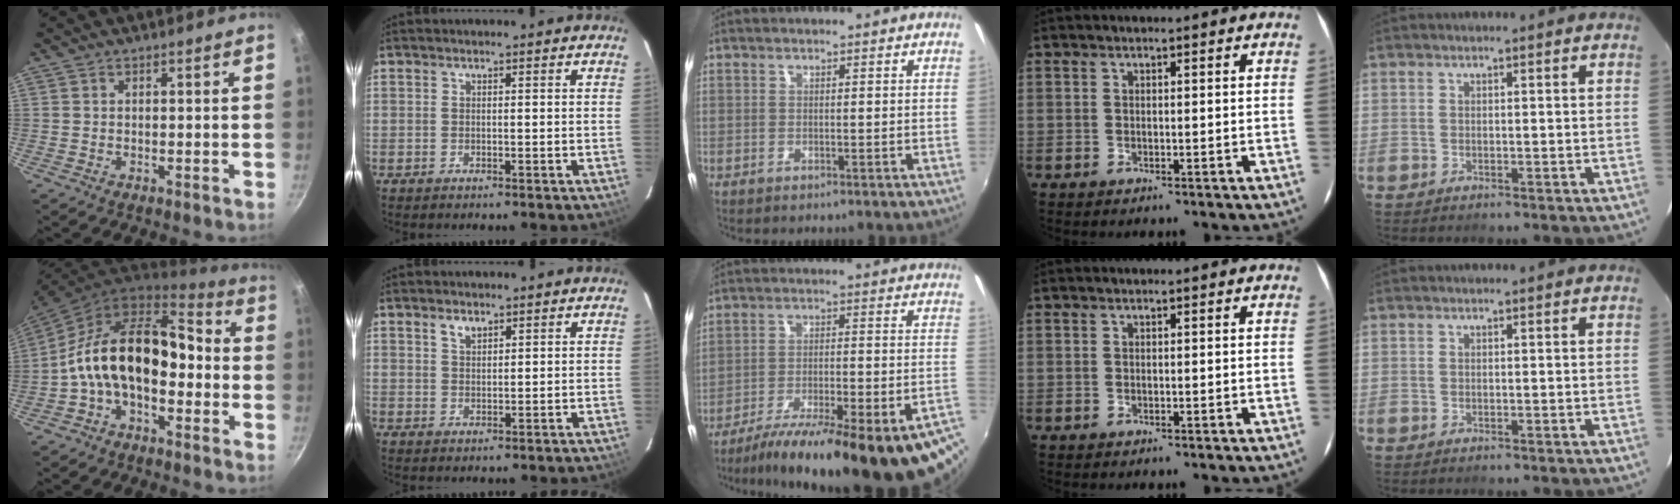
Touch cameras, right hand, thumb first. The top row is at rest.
{"thumb": {"total": 17.0, "force": [-3.2, 10.3, 13.2], "torque": [-0.197, 0.062, -0.074]}, "index": {"total": 2.3, "force": [1.5, 1.3, 1.2], "torque": [-0.019, 0.005, 0.029]}, "middle": {"total": 28.3, "force": [-20.9, 3.5, 18.7], "torque": [-0.267, -0.055, -0.292]}}